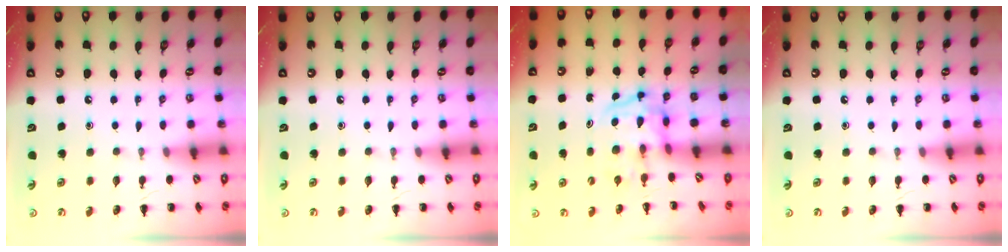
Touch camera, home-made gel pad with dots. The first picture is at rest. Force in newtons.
{"total": 0.0}
{"total": 3.6, "press": 3.5, "slide": 0.5}
{"total": 0.0}